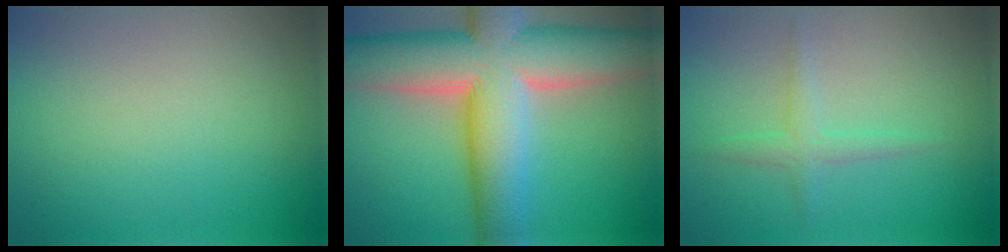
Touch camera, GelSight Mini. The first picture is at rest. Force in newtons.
{"total": 15.3, "press": 15.3, "slide": 0.8}
{"total": 1.7, "press": 1.7, "slide": 0.1}